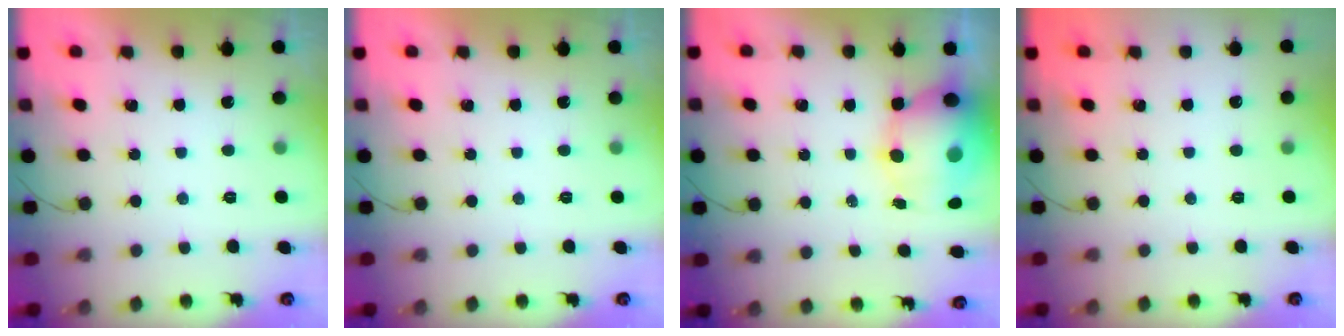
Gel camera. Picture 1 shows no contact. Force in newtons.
{"total": 0.0}
{"total": 11.5, "press": 11.1, "slide": 3.1}
{"total": 0.0}